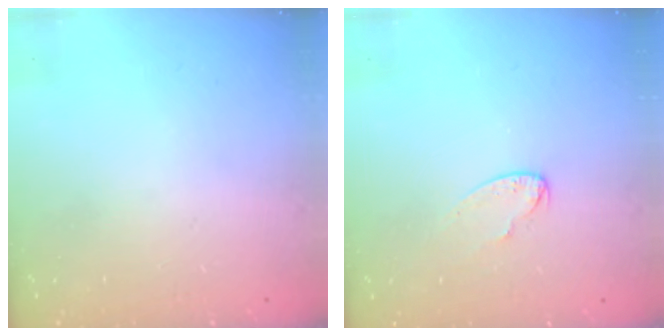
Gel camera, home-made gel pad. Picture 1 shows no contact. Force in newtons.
{"total": 4.5, "press": 4.5, "slide": 0.4}